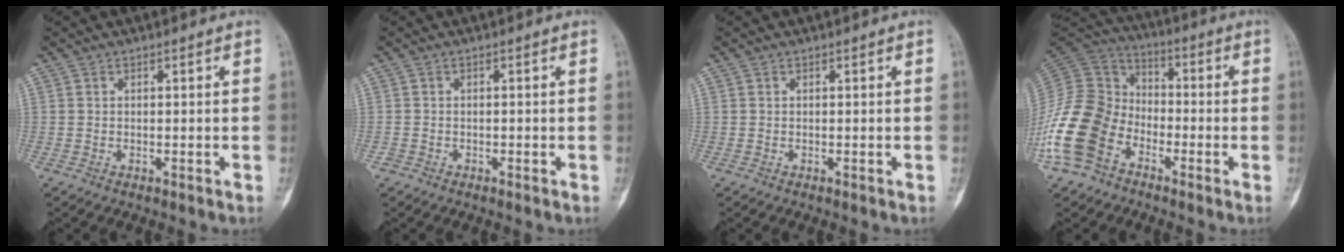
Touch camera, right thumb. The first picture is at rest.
{"total": 0.8, "force": [-0.5, 0.6, 0.0], "torque": [-0.003, 0.003, -0.015]}
{"total": 0.0}
{"total": 16.9, "force": [-7.8, 12.1, 8.9], "torque": [-0.175, 0.058, -0.161]}